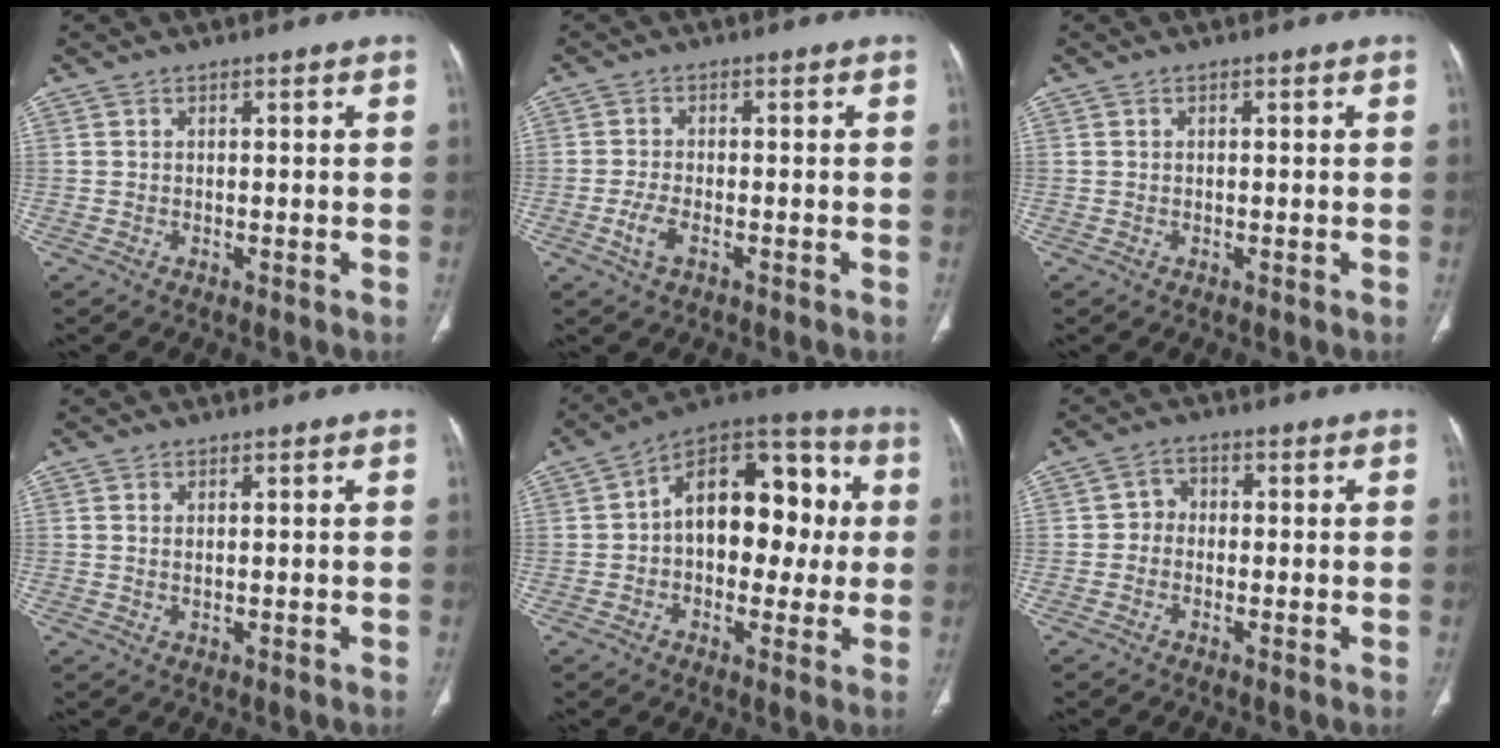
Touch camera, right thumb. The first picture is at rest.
{"total": 3.5, "force": [-1.5, 1.7, 2.7], "torque": [-0.061, 0.007, -0.029]}
{"total": 0.0}
{"total": 0.8, "force": [0.4, 0.3, 0.6], "torque": [-0.013, -0.001, 0.010]}
{"total": 18.7, "force": [1.6, 11.8, 14.4], "torque": [-0.162, 0.048, 0.015]}
{"total": 3.0, "force": [-0.5, 2.6, 1.3], "torque": [-0.002, 0.012, -0.020]}